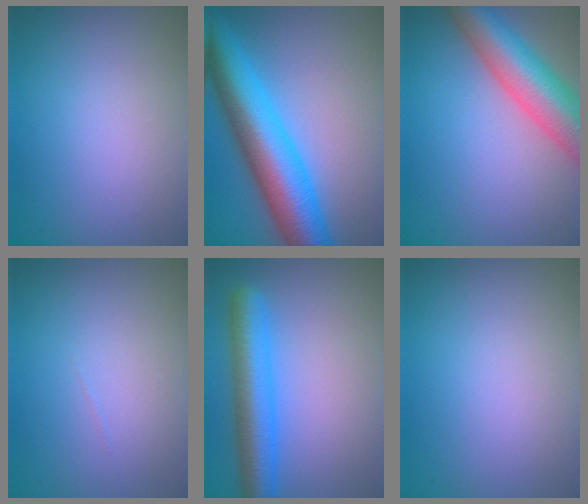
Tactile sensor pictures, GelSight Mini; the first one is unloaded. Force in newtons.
{"total": 10.7, "press": 10.7, "slide": 0.2}
{"total": 9.2, "press": 9.2, "slide": 0.4}
{"total": 0.0}
{"total": 5.7, "press": 5.7, "slide": 0.3}
{"total": 0.0}